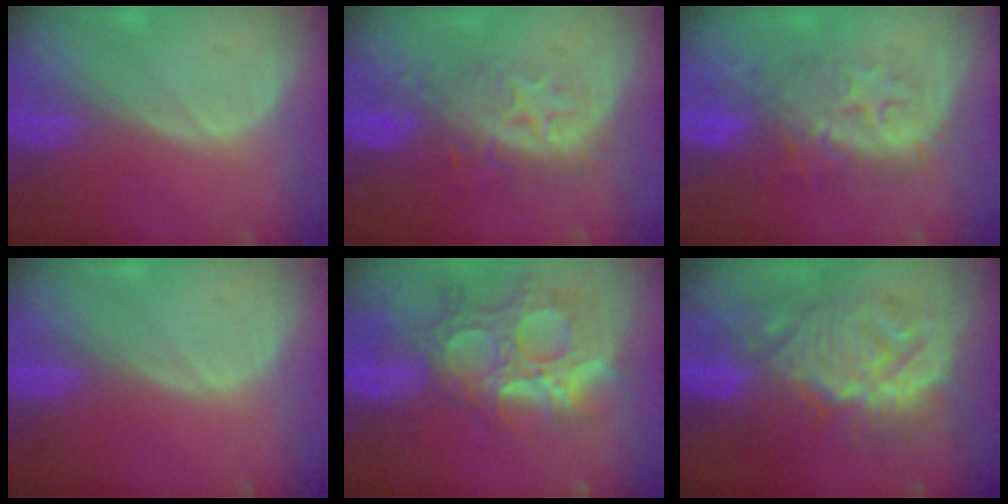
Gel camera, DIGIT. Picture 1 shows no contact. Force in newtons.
{"total": 8.2, "press": 7.5, "slide": 3.3}
{"total": 8.4, "press": 8.3, "slide": 1.1}
{"total": 0.0}
{"total": 13.8, "press": 11.6, "slide": 7.5}
{"total": 12.0, "press": 11.9, "slide": 1.0}